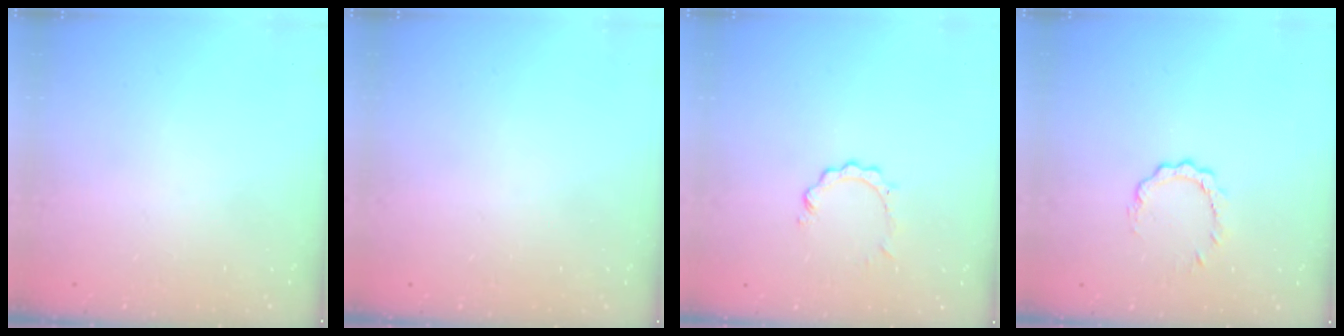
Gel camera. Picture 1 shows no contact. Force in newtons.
{"total": 1.6, "press": 1.6, "slide": 0.1}
{"total": 2.0, "press": 2.0, "slide": 0.2}
{"total": 4.2, "press": 4.2, "slide": 0.5}